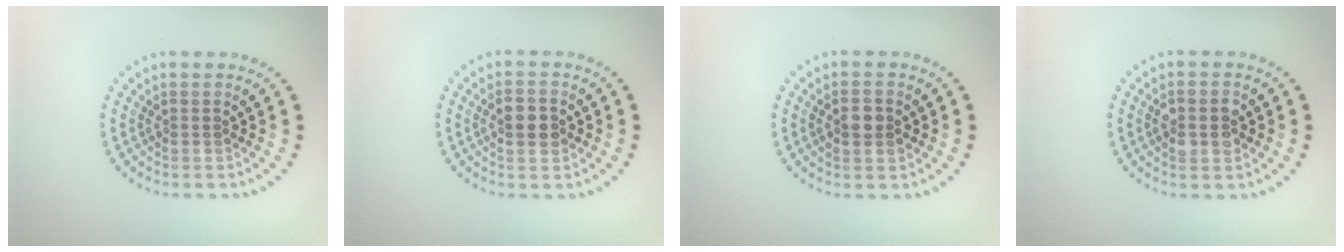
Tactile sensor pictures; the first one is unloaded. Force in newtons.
{"total": 2.6, "press": 2.6, "slide": 0.2}
{"total": 2.3, "press": 2.3, "slide": 0.2}
{"total": 3.0, "press": 2.9, "slide": 0.2}